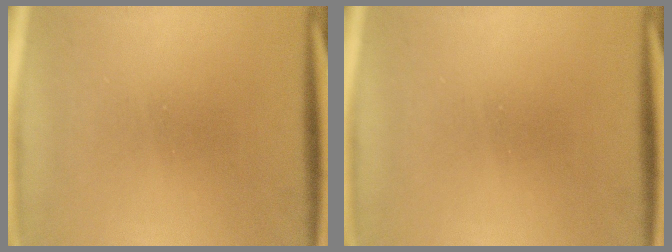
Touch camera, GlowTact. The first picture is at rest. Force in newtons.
{"total": 0.0}